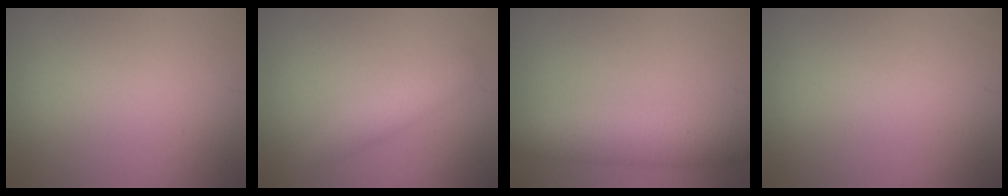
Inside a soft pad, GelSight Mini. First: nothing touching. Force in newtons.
{"total": 2.3, "press": 2.3, "slide": 0.0}
{"total": 5.3, "press": 5.3, "slide": 0.3}
{"total": 0.0}